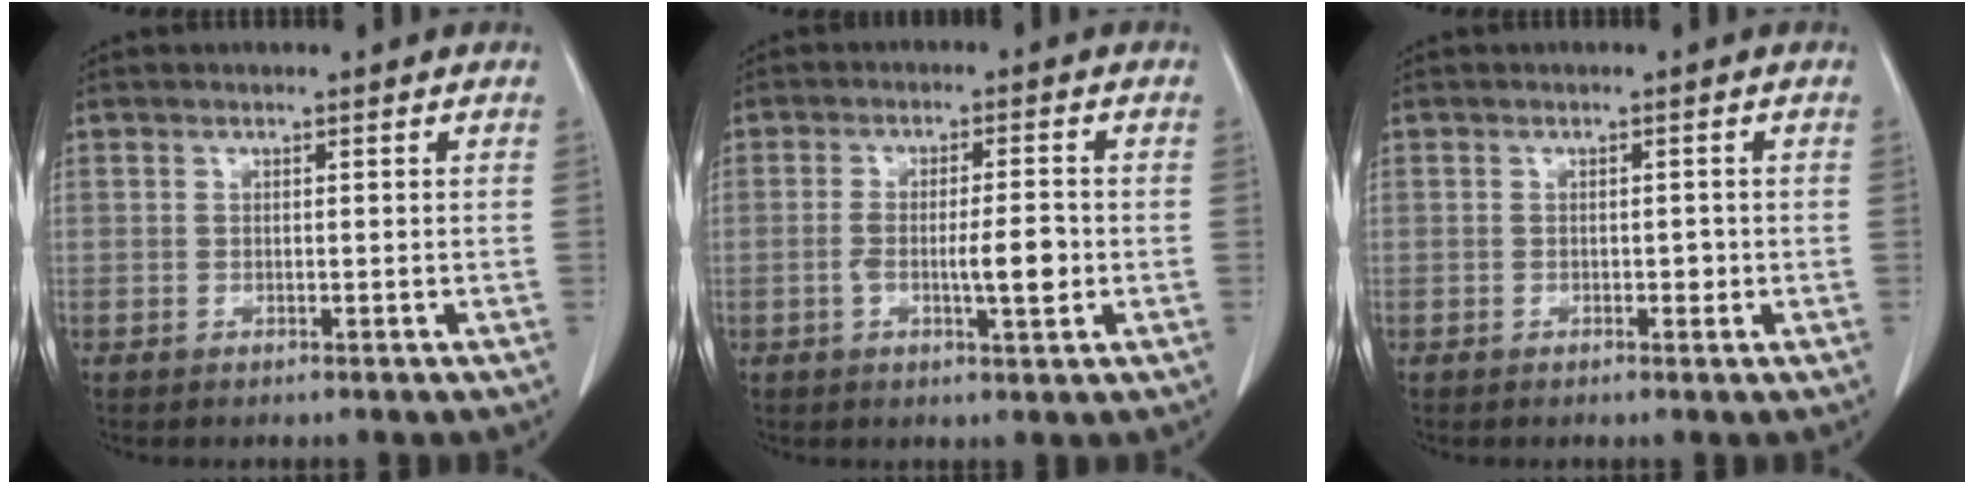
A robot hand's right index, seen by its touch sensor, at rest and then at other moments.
{"total": 5.7, "force": [-1.1, 0.9, 5.5], "torque": [-0.095, -0.001, -0.016]}
{"total": 1.2, "force": [-0.2, 0.7, 0.9], "torque": [-0.010, 0.002, -0.002]}